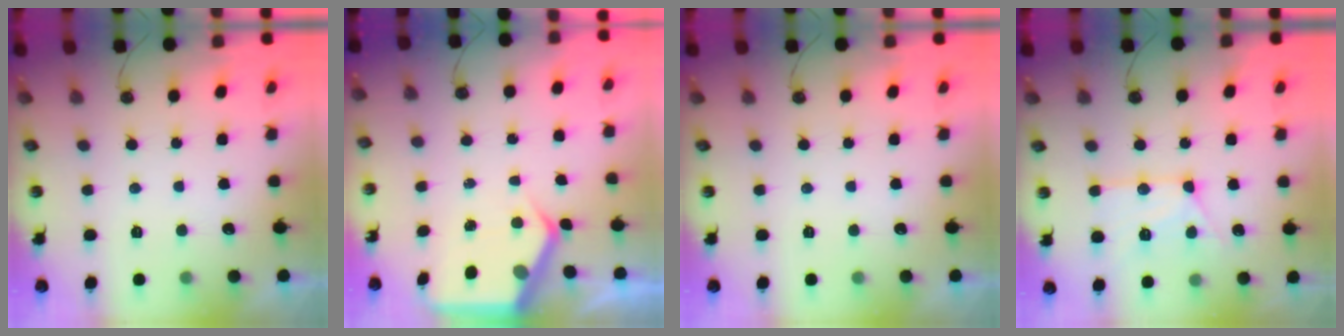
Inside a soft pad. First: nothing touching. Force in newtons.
{"total": 5.6, "press": 5.5, "slide": 0.5}
{"total": 0.0}
{"total": 13.6, "press": 13.5, "slide": 1.4}